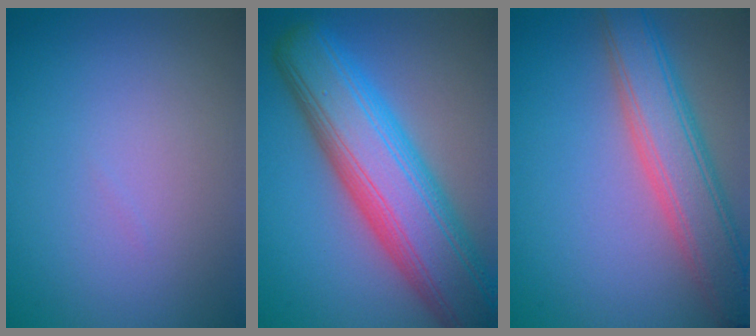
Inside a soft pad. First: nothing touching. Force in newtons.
{"total": 12.1, "press": 12.1, "slide": 0.7}
{"total": 6.6, "press": 6.6, "slide": 0.4}